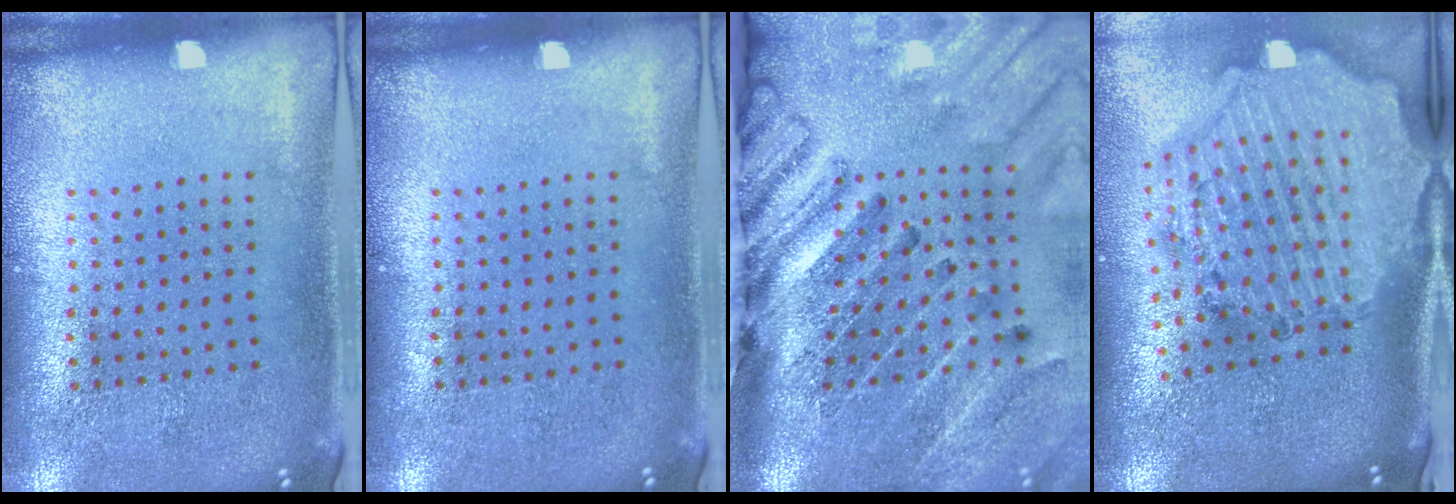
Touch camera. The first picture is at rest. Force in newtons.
{"total": 0.0}
{"total": 4.5, "press": 3.3, "slide": 3.0}
{"total": 3.1, "press": 2.6, "slide": 1.6}